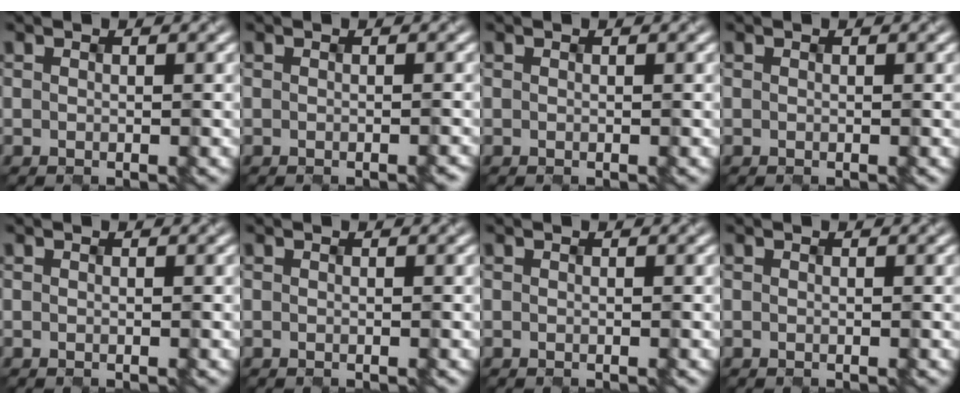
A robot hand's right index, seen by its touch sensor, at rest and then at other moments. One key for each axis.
{"total": 0.7, "fx": -0.3, "fy": 0.3, "fz": 0.6, "tx": -0.002, "ty": 0.002, "tz": -0.005}
{"total": 0.0}
{"total": 0.0}
{"total": 0.0}
{"total": 0.0}
{"total": 0.0}
{"total": 0.0}